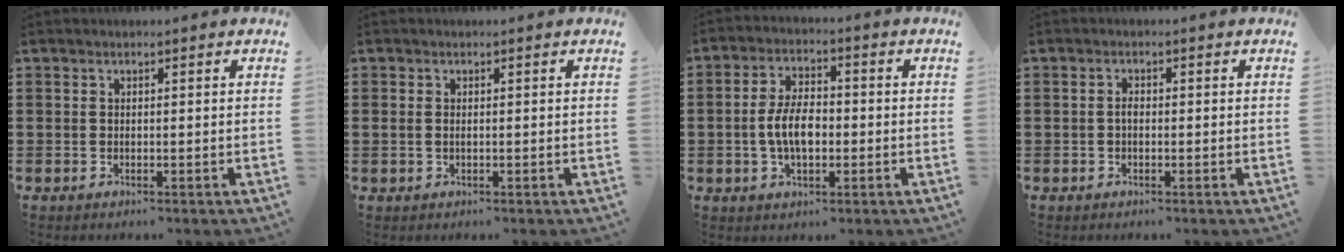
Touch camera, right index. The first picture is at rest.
{"total": 0.9, "force": [0.1, 0.5, 0.8], "torque": [-0.017, 0.004, 0.000]}
{"total": 6.5, "force": [-0.8, 3.3, 5.5], "torque": [-0.122, 0.002, -0.021]}
{"total": 1.3, "force": [-0.3, 0.6, 1.1], "torque": [-0.021, -0.001, -0.005]}